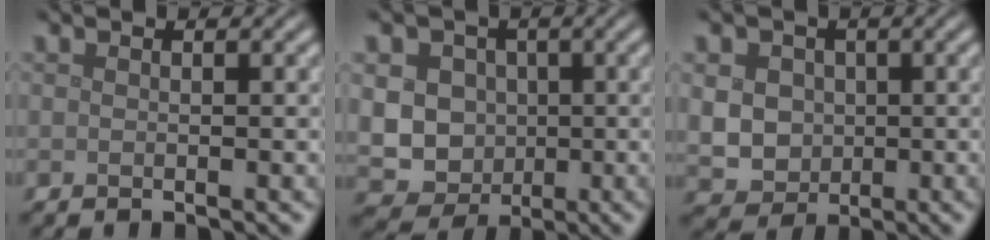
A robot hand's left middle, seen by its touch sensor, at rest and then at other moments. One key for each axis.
{"total": 9.9, "fx": 0.4, "fy": 9.1, "fz": 3.8, "tx": -0.071, "ty": 0.014, "tz": -0.017}
{"total": 4.5, "fx": 0.3, "fy": 4.0, "fz": 2.0, "tx": -0.043, "ty": 0.006, "tz": -0.003}